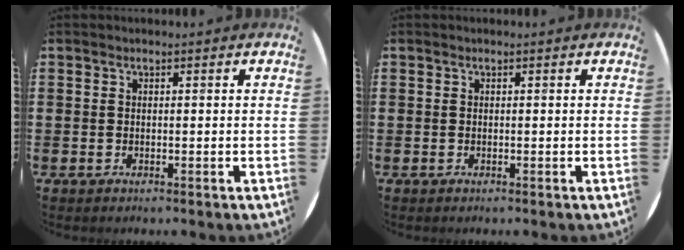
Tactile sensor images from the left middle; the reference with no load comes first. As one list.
[{"total": 0.0}]